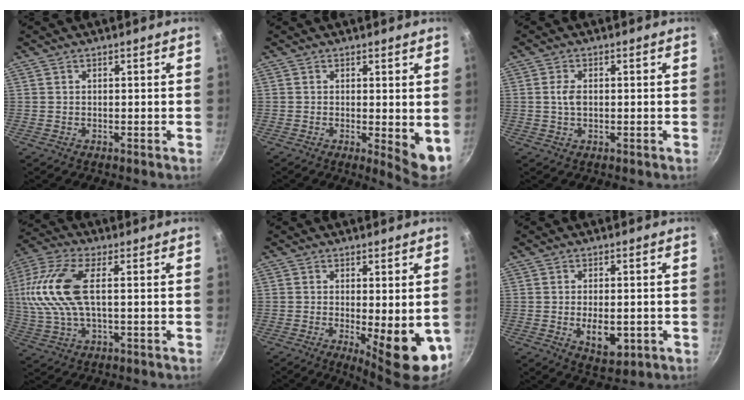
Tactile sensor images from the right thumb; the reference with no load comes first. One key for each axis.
{"total": 5.7, "fx": 0.2, "fy": 1.9, "fz": 5.4, "tx": -0.069, "ty": -0.015, "tz": 0.005}
{"total": 2.9, "fx": 0.2, "fy": 1.8, "fz": 2.3, "tx": -0.040, "ty": 0.004, "tz": 0.002}
{"total": 15.2, "fx": 1.7, "fy": 6.6, "fz": 13.5, "tx": -0.292, "ty": 0.012, "tz": 0.024}
{"total": 10.7, "fx": -2.0, "fy": 3.0, "fz": 10.0, "tx": -0.120, "ty": -0.012, "tz": -0.015}
{"total": 7.0, "fx": -1.4, "fy": 3.7, "fz": 5.7, "tx": -0.073, "ty": -0.005, "tz": -0.009}